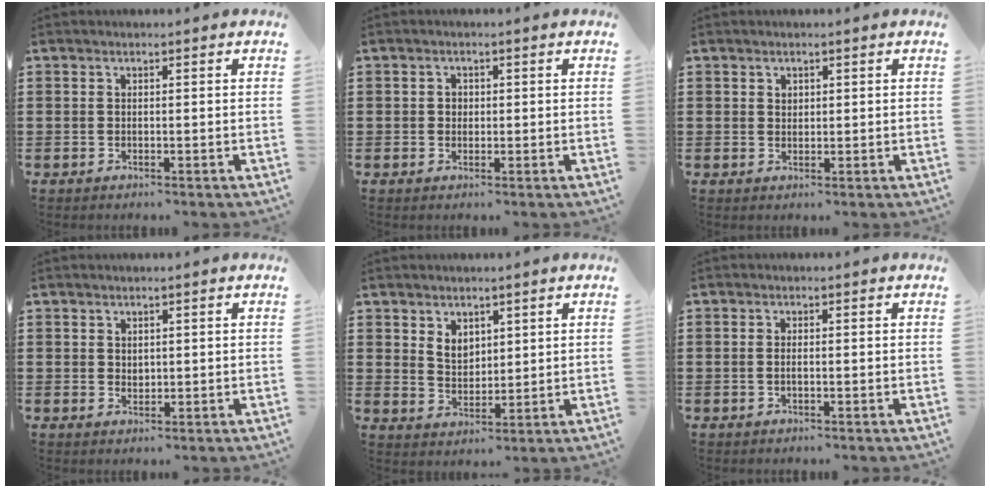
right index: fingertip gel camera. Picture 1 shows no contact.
{"total": 1.1, "force": [0.1, 1.0, 0.4], "torque": [-0.011, 0.005, 0.000]}
{"total": 1.1, "force": [0.7, 0.8, 0.3], "torque": [-0.008, 0.003, 0.013]}
{"total": 1.4, "force": [1.0, 0.9, 0.1], "torque": [-0.002, 0.005, 0.019]}
{"total": 3.6, "force": [2.3, 2.5, 1.2], "torque": [-0.033, 0.009, 0.043]}
{"total": 0.9, "force": [-0.1, 0.2, 0.8], "torque": [-0.017, -0.001, -0.002]}